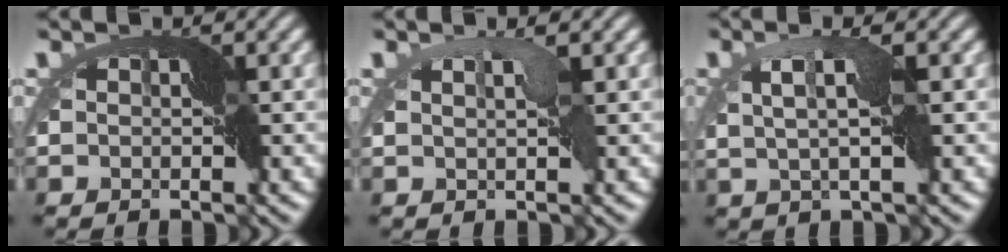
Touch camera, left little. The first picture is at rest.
{"total": 1.4, "force": [1.0, -0.6, 0.8], "torque": [-0.024, 0.002, 0.017]}
{"total": 2.1, "force": [1.0, -0.6, 1.8], "torque": [-0.056, 0.003, 0.017]}